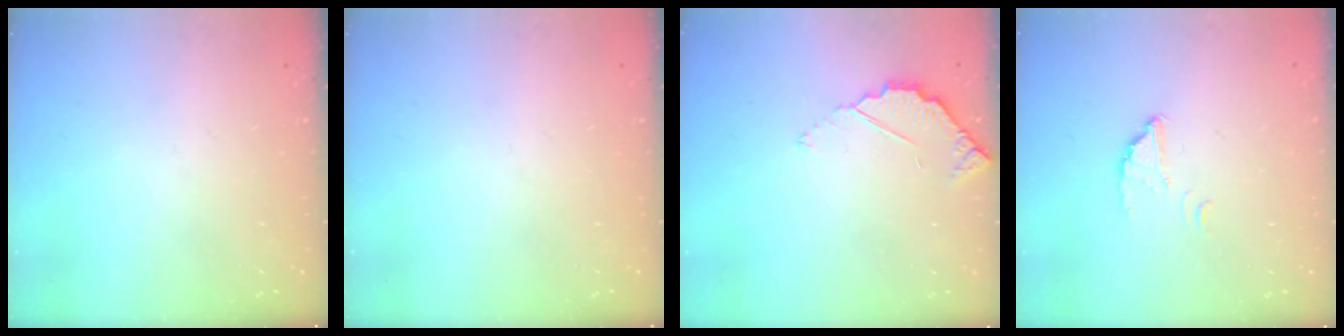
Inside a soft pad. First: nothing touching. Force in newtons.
{"total": 0.0}
{"total": 3.2, "press": 3.2, "slide": 0.3}
{"total": 2.8, "press": 2.8, "slide": 0.1}